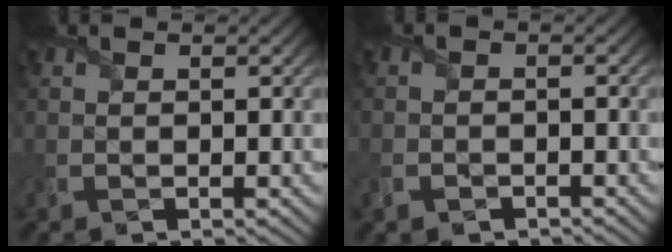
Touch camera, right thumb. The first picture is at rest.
{"total": 1.6, "force": [-1.4, 0.8, 0.2], "torque": [-0.006, -0.004, -0.030]}